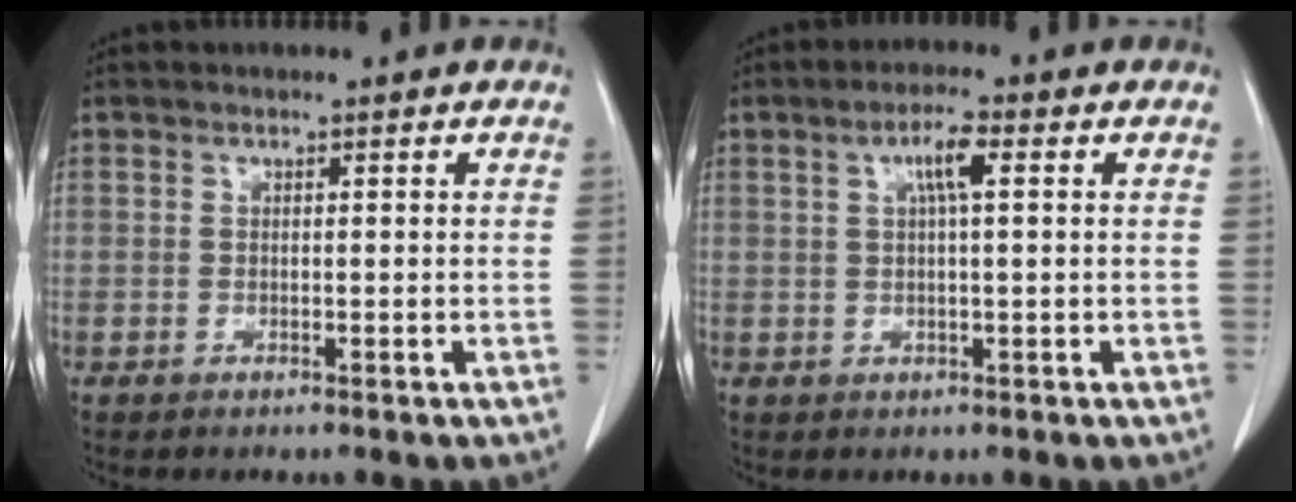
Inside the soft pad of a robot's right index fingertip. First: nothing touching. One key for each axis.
{"total": 4.3, "fx": 1.3, "fy": 0.8, "fz": 4.0, "tx": -0.080, "ty": 0.009, "tz": 0.026}